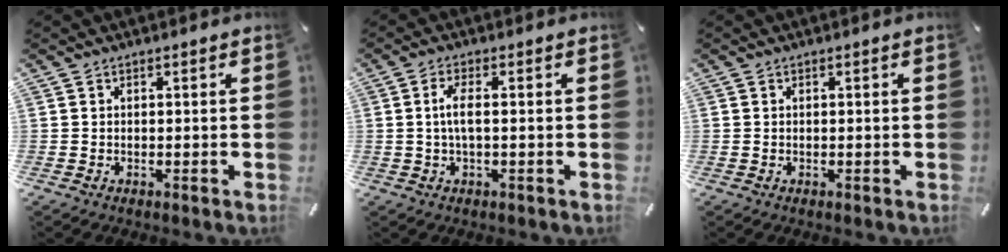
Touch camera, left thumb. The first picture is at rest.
{"total": 4.4, "force": [0.0, 1.1, 4.3], "torque": [-0.087, 0.000, -0.004]}
{"total": 0.0}